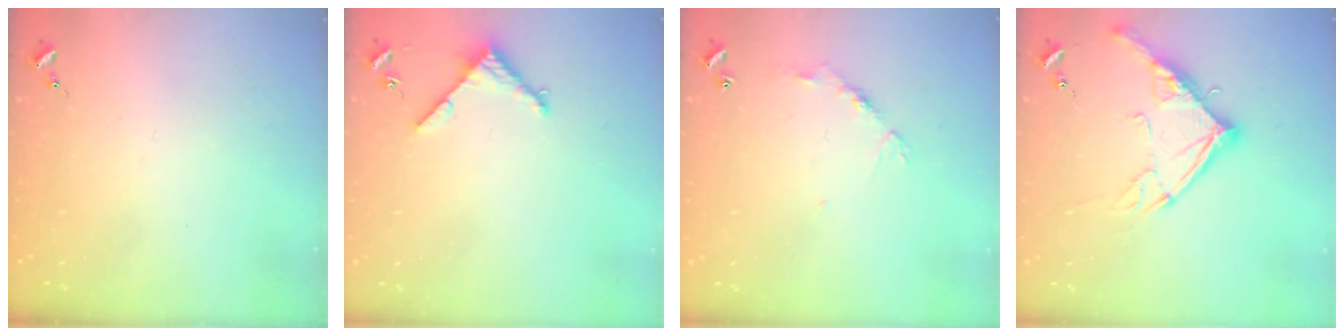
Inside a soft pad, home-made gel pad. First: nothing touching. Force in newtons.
{"total": 3.6, "press": 3.6, "slide": 0.3}
{"total": 6.1, "press": 6.1, "slide": 0.5}
{"total": 14.5, "press": 14.4, "slide": 1.4}